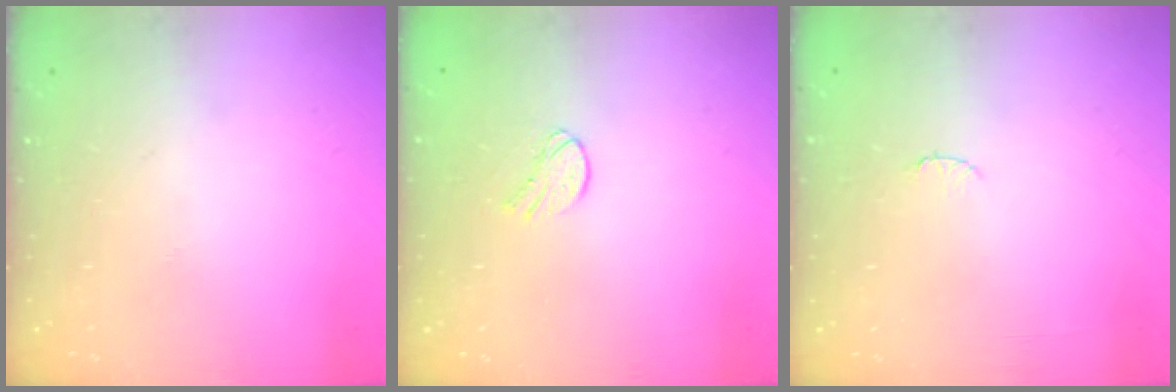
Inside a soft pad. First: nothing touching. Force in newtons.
{"total": 6.1, "press": 6.1, "slide": 0.6}
{"total": 4.1, "press": 4.1, "slide": 0.5}